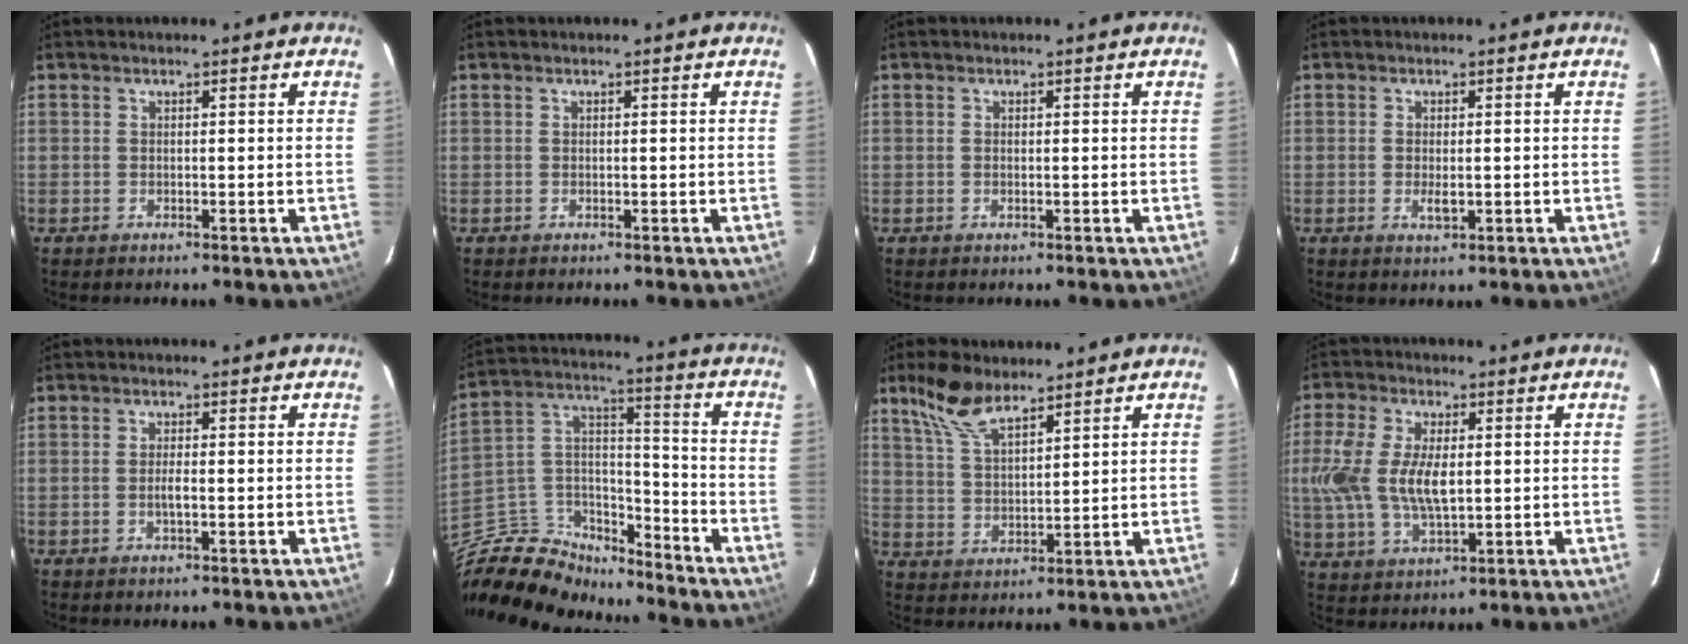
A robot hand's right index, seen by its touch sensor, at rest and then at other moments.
{"total": 0.0}
{"total": 0.6, "force": [0.2, 0.3, 0.5], "torque": [-0.010, 0.001, 0.001]}
{"total": 2.6, "force": [-0.4, 1.2, 2.3], "torque": [-0.042, -0.004, -0.005]}
{"total": 1.9, "force": [-0.4, 0.4, 1.9], "torque": [-0.037, 0.000, -0.008]}
{"total": 16.0, "force": [-13.2, 7.7, 4.7], "torque": [-0.124, 0.063, -0.229]}
{"total": 8.9, "force": [6.6, 3.2, 5.0], "torque": [-0.103, 0.015, 0.133]}
{"total": 11.9, "force": [0.5, 5.9, 10.3], "torque": [-0.218, -0.001, 0.013]}